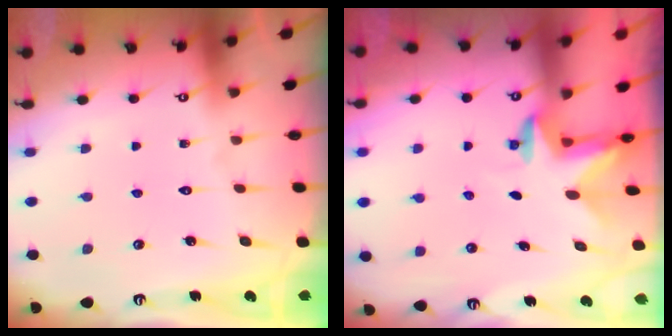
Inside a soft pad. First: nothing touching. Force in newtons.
{"total": 2.4, "press": 2.3, "slide": 0.4}